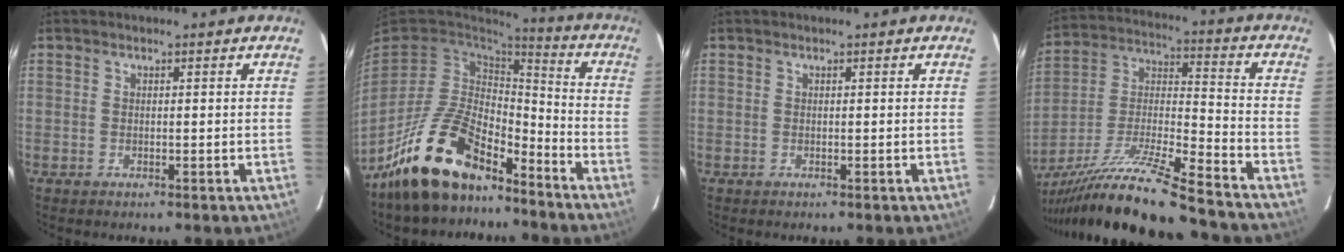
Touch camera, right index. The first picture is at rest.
{"total": 18.0, "force": [-12.9, 7.8, 9.7], "torque": [-0.208, 0.000, -0.226]}
{"total": 0.0}
{"total": 23.1, "force": [-18.8, 1.2, 13.4], "torque": [-0.233, -0.026, -0.321]}